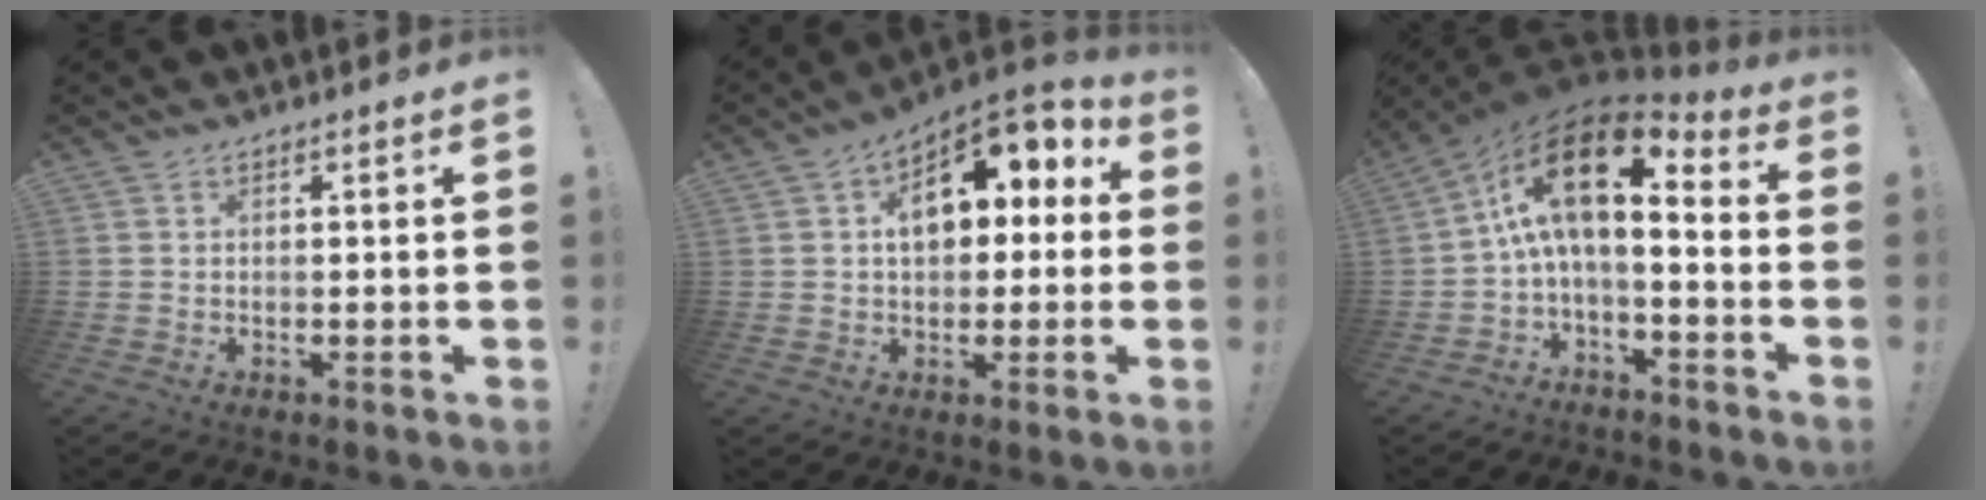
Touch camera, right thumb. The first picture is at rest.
{"total": 13.2, "force": [4.1, 8.6, 9.1], "torque": [-0.113, -0.019, 0.071]}
{"total": 14.3, "force": [3.3, 5.6, 12.8], "torque": [-0.218, -0.026, 0.054]}